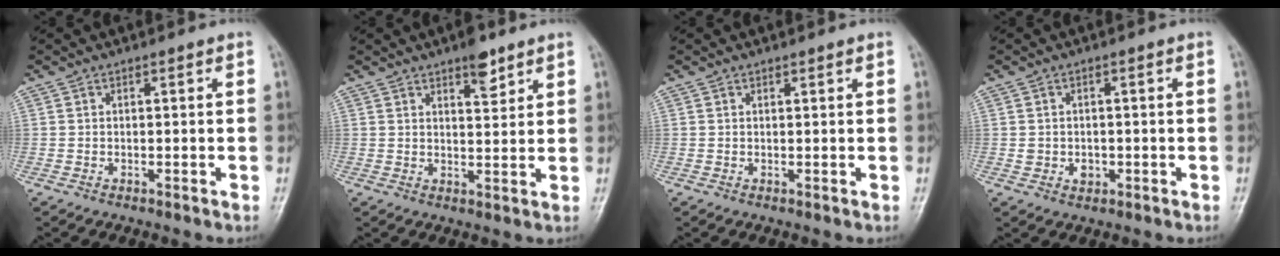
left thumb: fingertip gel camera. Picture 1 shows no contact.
{"total": 4.9, "force": [3.3, 1.7, 3.1], "torque": [-0.033, -0.021, 0.050]}
{"total": 0.7, "force": [0.6, 0.2, 0.4], "torque": [-0.007, -0.002, 0.009]}
{"total": 2.6, "force": [-0.4, 2.3, 1.2], "torque": [-0.008, 0.003, -0.001]}